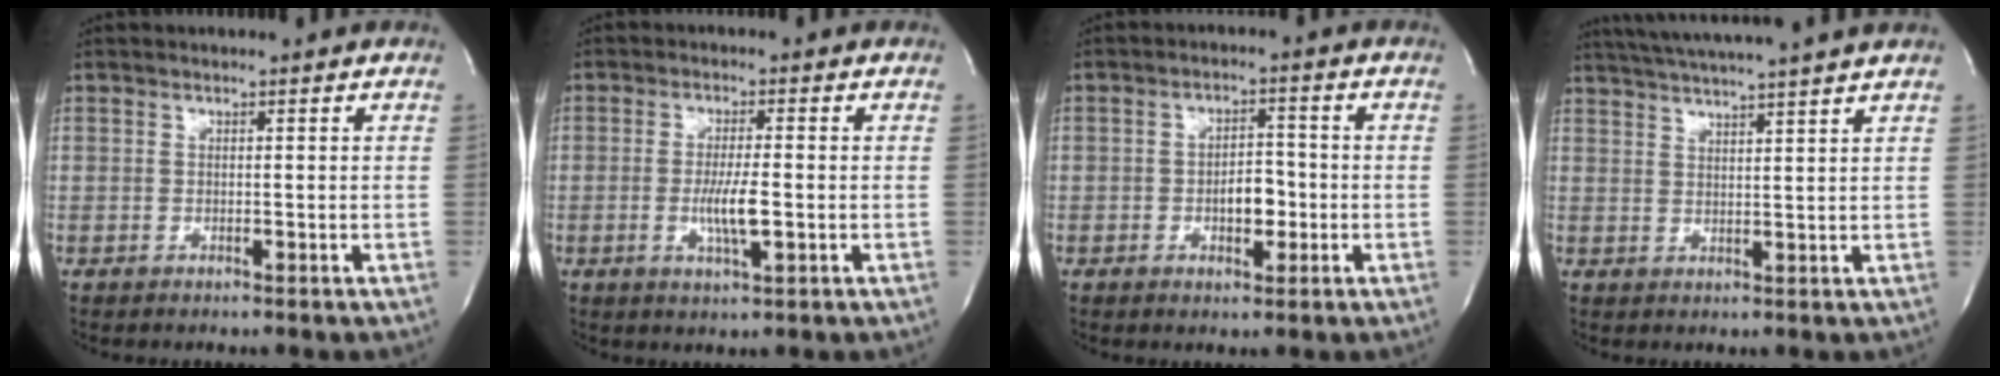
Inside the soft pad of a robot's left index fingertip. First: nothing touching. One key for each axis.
{"total": 5.2, "fx": -1.7, "fy": 0.5, "fz": 4.9, "tx": -0.097, "ty": -0.015, "tz": -0.027}
{"total": 4.7, "fx": -1.8, "fy": 2.2, "fz": 3.7, "tx": -0.055, "ty": 0.004, "tz": -0.026}
{"total": 12.3, "fx": 10.8, "fy": -1.4, "fz": 5.7, "tx": -0.105, "ty": 0.004, "tz": 0.150}